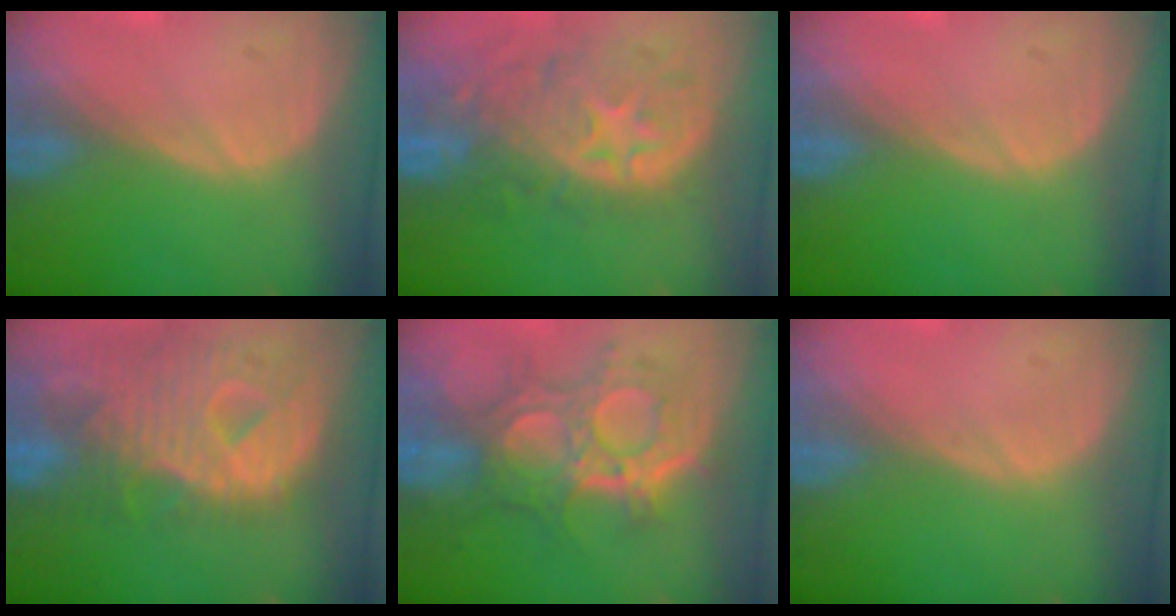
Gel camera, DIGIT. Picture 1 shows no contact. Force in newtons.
{"total": 11.0, "press": 9.8, "slide": 5.1}
{"total": 0.0}
{"total": 12.8, "press": 11.0, "slide": 6.7}
{"total": 9.9, "press": 9.6, "slide": 2.6}
{"total": 0.0}